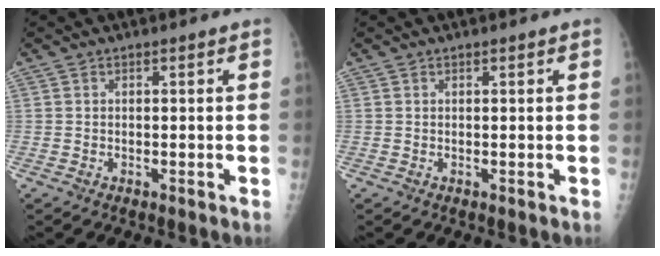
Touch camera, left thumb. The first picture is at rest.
{"total": 0.0}